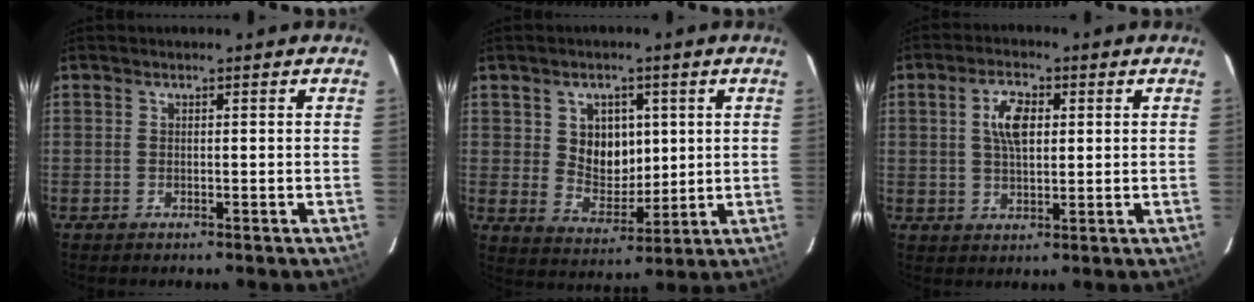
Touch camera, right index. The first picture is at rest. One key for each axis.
{"total": 8.4, "fx": 2.1, "fy": 6.7, "fz": 4.5, "tx": -0.075, "ty": 0.002, "tz": 0.053}
{"total": 6.2, "fx": 1.5, "fy": 3.2, "fz": 5.1, "tx": -0.094, "ty": 0.008, "tz": 0.030}